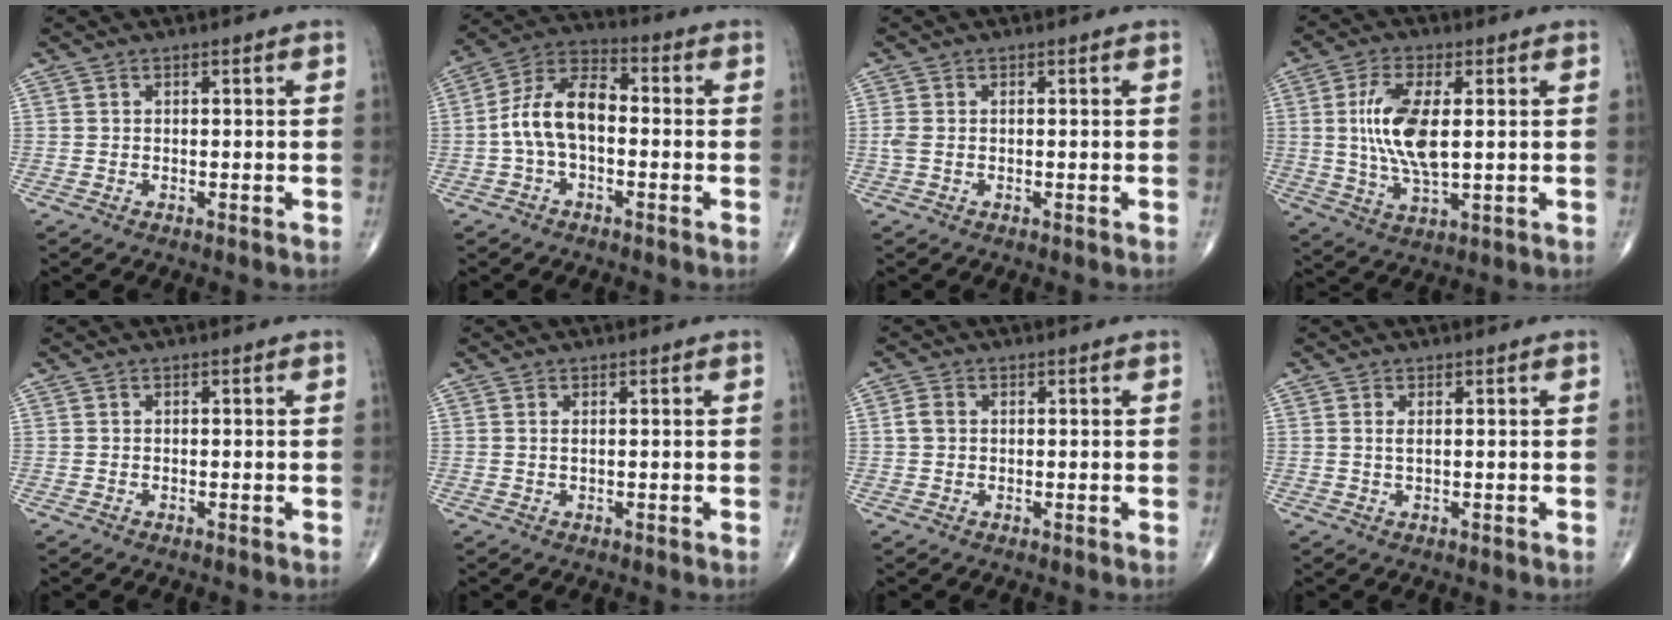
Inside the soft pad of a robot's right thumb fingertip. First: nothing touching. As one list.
[{"total": 10.9, "force": [-1.1, 6.1, 9.0], "torque": [-0.167, 0.040, -0.030]}, {"total": 1.4, "force": [-0.1, 0.8, 1.2], "torque": [-0.037, 0.002, -0.003]}, {"total": 11.6, "force": [1.3, 4.7, 10.5], "torque": [-0.215, -0.011, 0.027]}, {"total": 0.0}, {"total": 0.6, "force": [0.2, 0.2, 0.5], "torque": [-0.017, 0.002, 0.004]}, {"total": 2.2, "force": [0.2, 1.7, 1.4], "torque": [-0.027, 0.006, 0.004]}, {"total": 1.1, "force": [0.3, 0.3, 1.0], "torque": [-0.026, -0.001, 0.008]}]